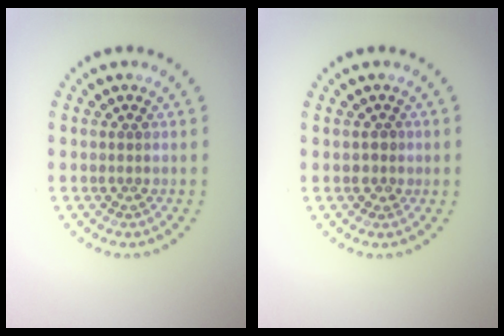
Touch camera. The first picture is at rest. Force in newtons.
{"total": 0.9, "press": 0.8, "slide": 0.4}